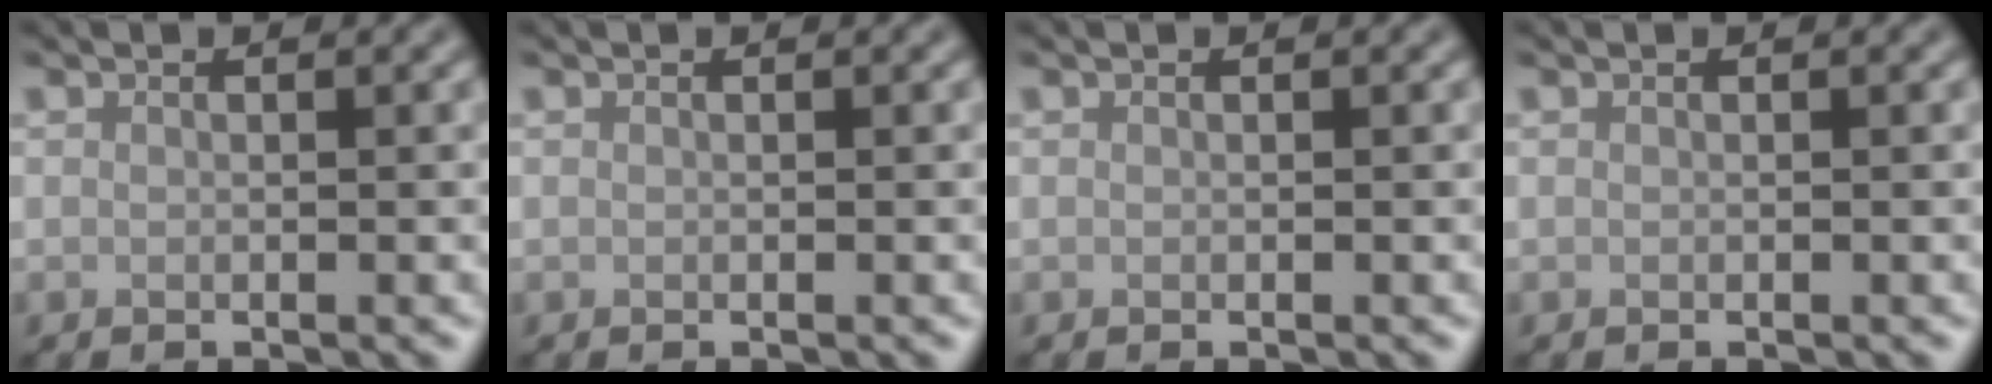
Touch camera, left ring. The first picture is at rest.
{"total": 0.0}
{"total": 0.0}
{"total": 0.0}